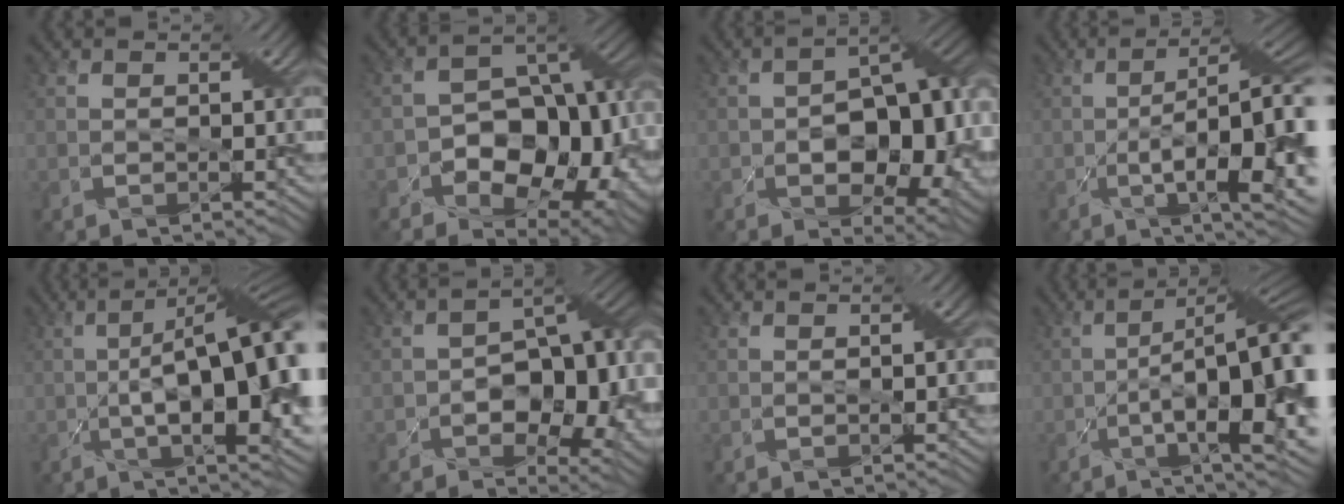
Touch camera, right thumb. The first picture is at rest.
{"total": 14.2, "force": [-4.1, 9.4, 9.9], "torque": [-0.133, -0.015, -0.070]}
{"total": 12.6, "force": [-2.1, 7.8, 9.8], "torque": [-0.120, -0.013, -0.024]}
{"total": 16.1, "force": [-2.5, 5.1, 15.1], "torque": [-0.222, -0.011, -0.030]}
{"total": 16.3, "force": [-1.2, 4.9, 15.5], "torque": [-0.241, 0.008, -0.018]}
{"total": 11.6, "force": [-2.8, 7.1, 8.7], "torque": [-0.106, -0.010, -0.042]}
{"total": 1.2, "force": [0.0, 0.0, 1.2], "torque": [-0.021, 0.002, 0.000]}
{"total": 16.9, "force": [-2.8, 5.3, 15.8], "torque": [-0.235, -0.010, -0.037]}